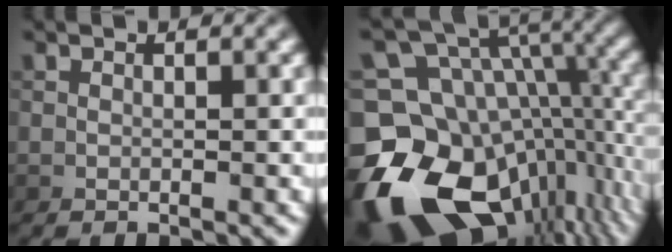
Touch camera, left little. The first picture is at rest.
{"total": 17.5, "force": [-5.9, 11.9, 11.3], "torque": [-0.251, -0.017, -0.090]}